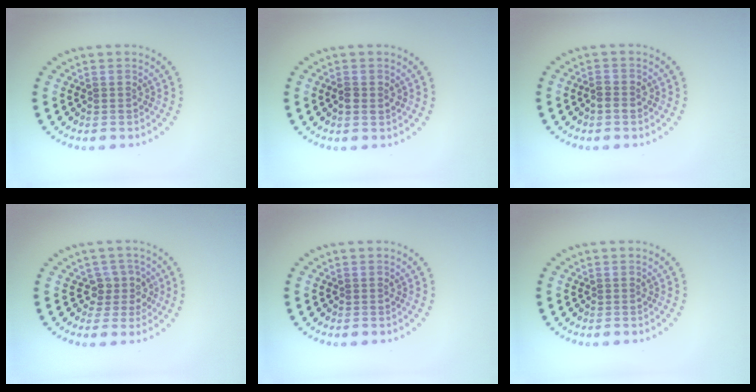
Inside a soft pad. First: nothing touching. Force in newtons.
{"total": 1.2, "press": 1.2, "slide": 0.0}
{"total": 1.4, "press": 1.3, "slide": 0.4}
{"total": 2.2, "press": 1.9, "slide": 1.2}
{"total": 0.0}
{"total": 0.0}